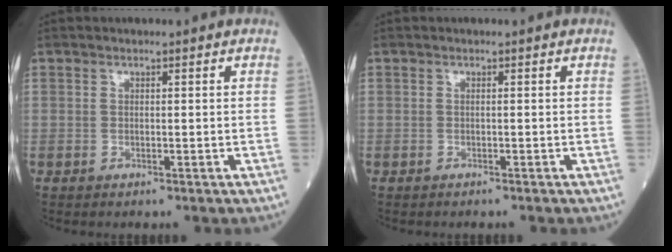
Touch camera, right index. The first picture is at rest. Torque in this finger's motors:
{"motor_torque": [0.08, -0.17, -0.03, 0.01]}